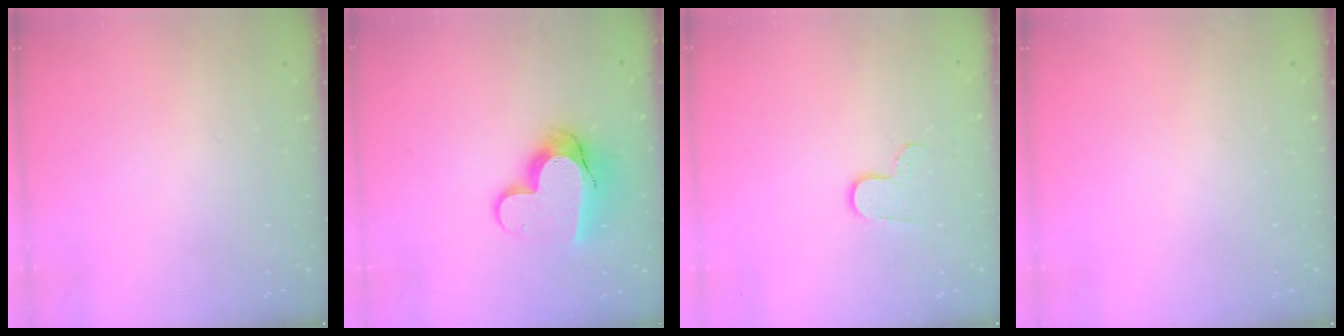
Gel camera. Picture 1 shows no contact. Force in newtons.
{"total": 11.8, "press": 11.8, "slide": 1.0}
{"total": 6.9, "press": 6.9, "slide": 0.7}
{"total": 0.0}